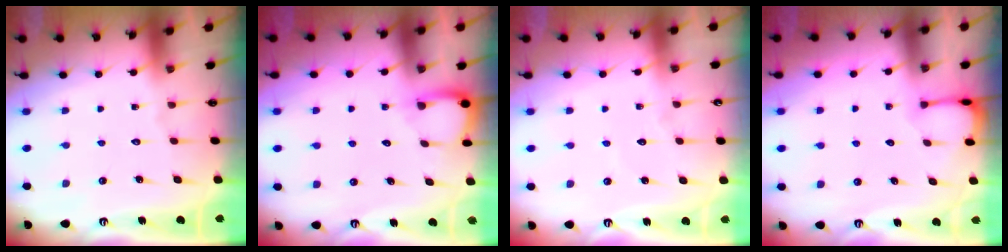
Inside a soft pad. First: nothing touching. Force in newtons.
{"total": 4.2, "press": 4.2, "slide": 0.4}
{"total": 2.9, "press": 2.9, "slide": 0.3}
{"total": 1.9, "press": 1.9, "slide": 0.2}